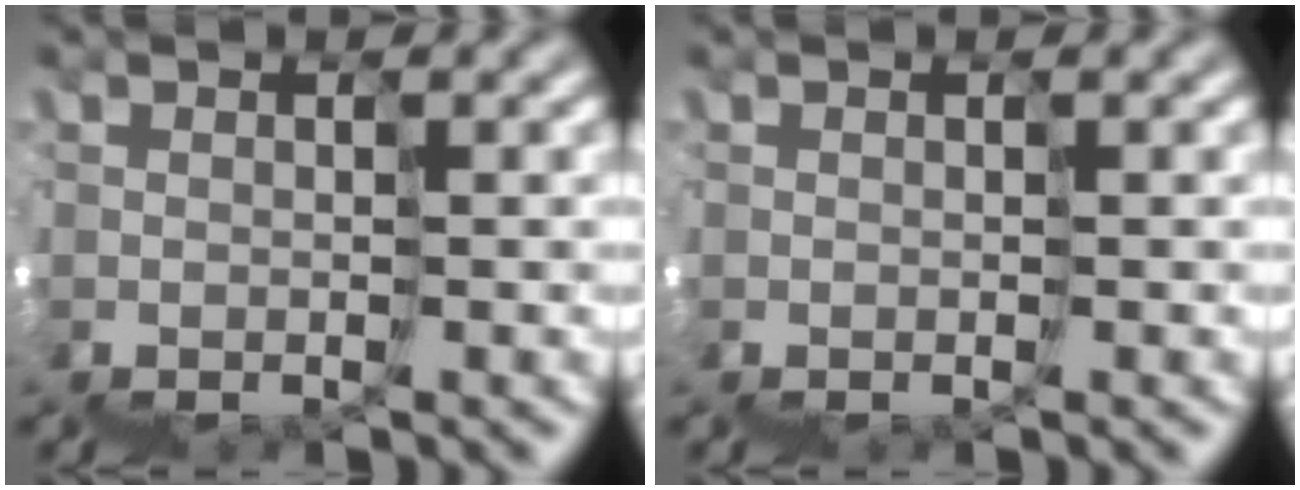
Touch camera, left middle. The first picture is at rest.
{"total": 0.0}